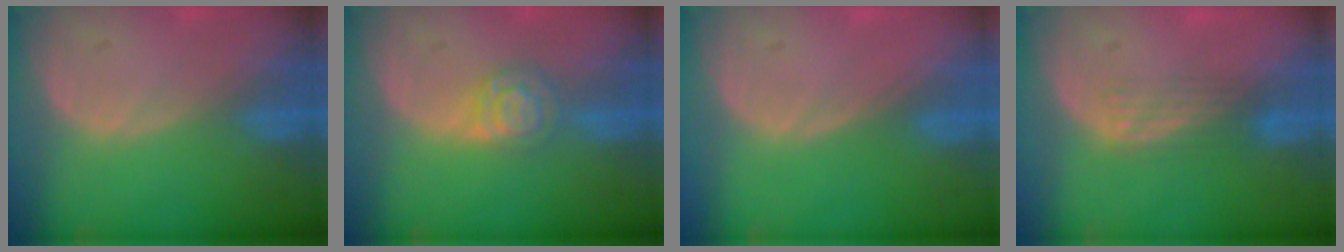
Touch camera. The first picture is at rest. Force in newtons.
{"total": 4.8, "press": 4.2, "slide": 2.3}
{"total": 0.0}
{"total": 2.9, "press": 2.7, "slide": 1.2}